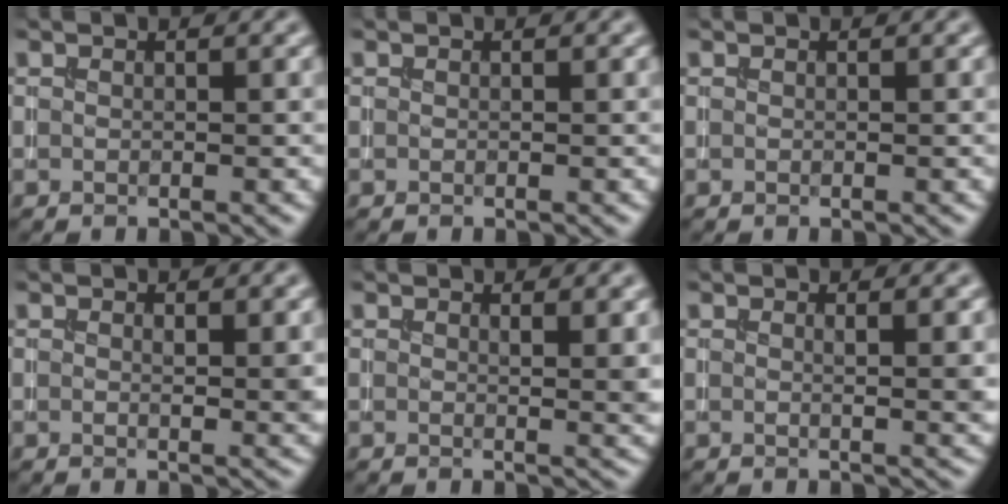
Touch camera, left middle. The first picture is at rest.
{"total": 0.0}
{"total": 0.0}
{"total": 1.4, "force": [0.4, 0.4, 1.3], "torque": [-0.015, -0.005, 0.010]}
{"total": 1.8, "force": [1.1, 0.3, 1.4], "torque": [-0.013, -0.006, 0.020]}
{"total": 1.6, "force": [0.5, 0.2, 1.5], "torque": [-0.013, -0.002, 0.007]}